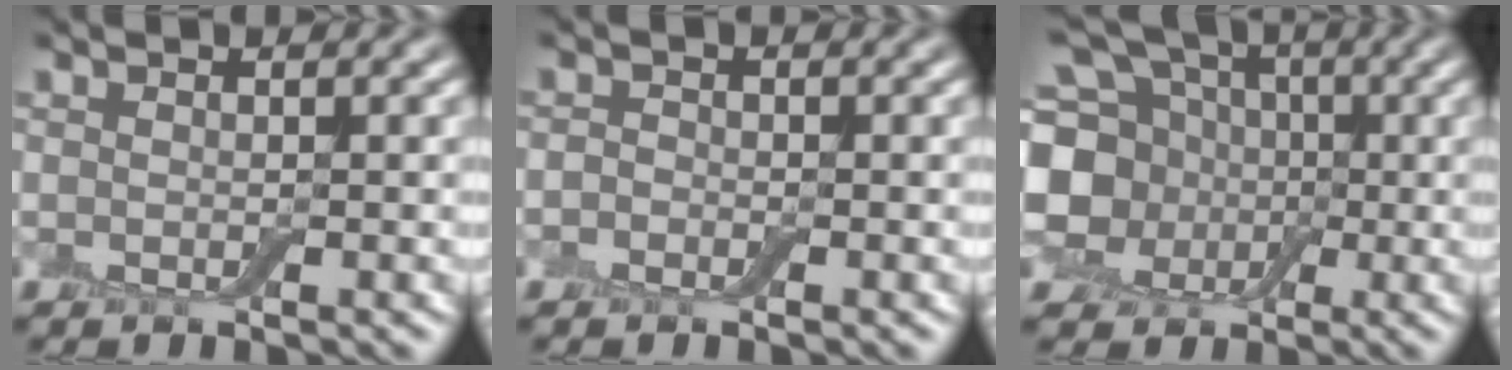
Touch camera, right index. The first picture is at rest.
{"total": 0.8, "force": [-0.4, 0.6, 0.3], "torque": [-0.004, 0.000, -0.011]}
{"total": 10.8, "force": [0.9, 9.2, 5.6], "torque": [-0.136, 0.000, -0.005]}